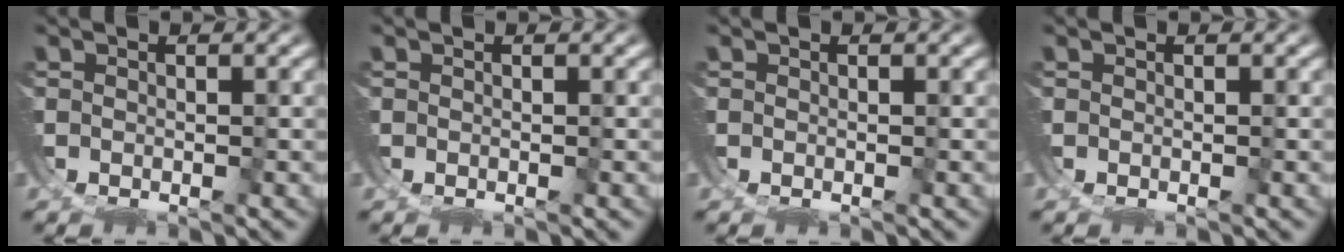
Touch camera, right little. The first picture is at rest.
{"total": 0.0}
{"total": 0.0}
{"total": 0.0}